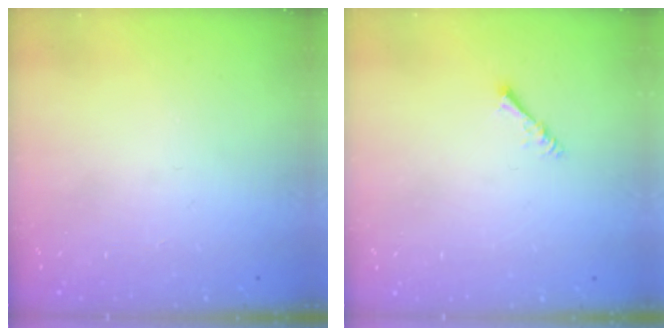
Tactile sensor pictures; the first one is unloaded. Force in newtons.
{"total": 1.6, "press": 1.5, "slide": 0.3}